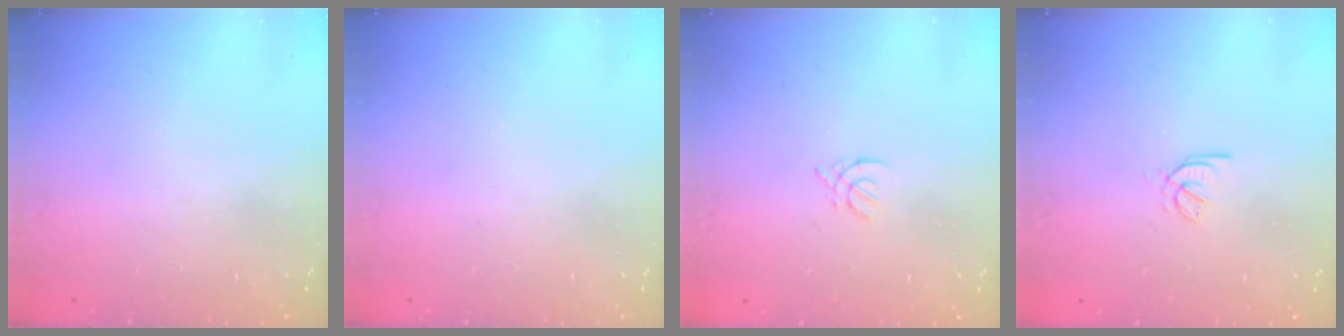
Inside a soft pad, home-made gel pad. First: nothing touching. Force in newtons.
{"total": 0.0}
{"total": 1.8, "press": 1.8, "slide": 0.4}
{"total": 2.9, "press": 2.8, "slide": 0.8}